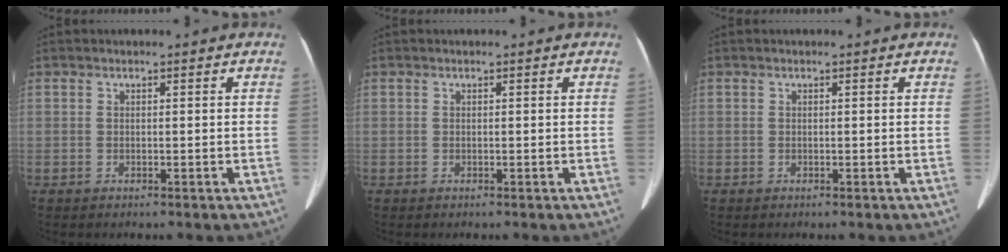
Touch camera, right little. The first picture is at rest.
{"total": 0.0}
{"total": 0.0}